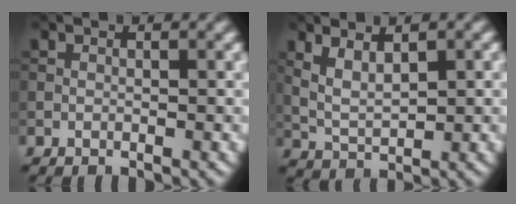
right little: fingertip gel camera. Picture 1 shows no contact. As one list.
[{"total": 3.2, "force": [1.2, 1.3, 2.7], "torque": [-0.057, -0.003, 0.028]}]